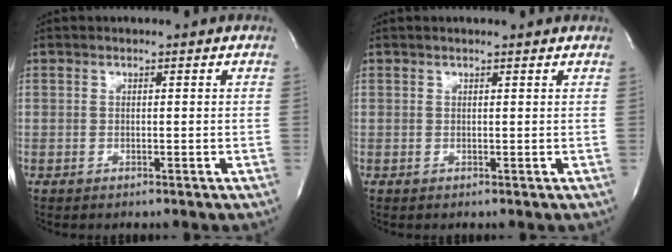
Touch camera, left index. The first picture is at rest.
{"total": 1.4, "force": [1.2, -0.1, 0.6], "torque": [-0.011, 0.005, 0.011]}